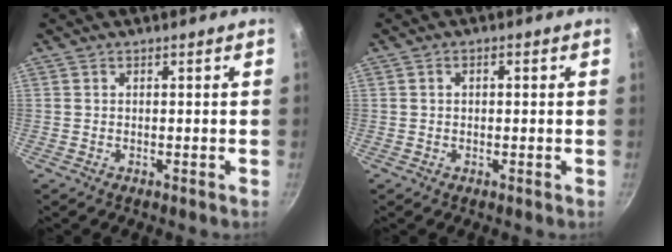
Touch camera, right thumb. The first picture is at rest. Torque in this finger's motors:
{"motor_torque": [-0.16, -0.24, -0.28, 0.27, -0.02]}